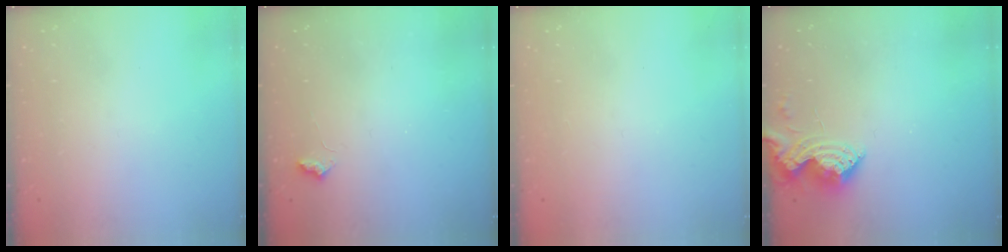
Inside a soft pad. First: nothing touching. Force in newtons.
{"total": 2.8, "press": 2.7, "slide": 0.6}
{"total": 0.9, "press": 0.9, "slide": 0.1}
{"total": 11.6, "press": 11.6, "slide": 1.0}